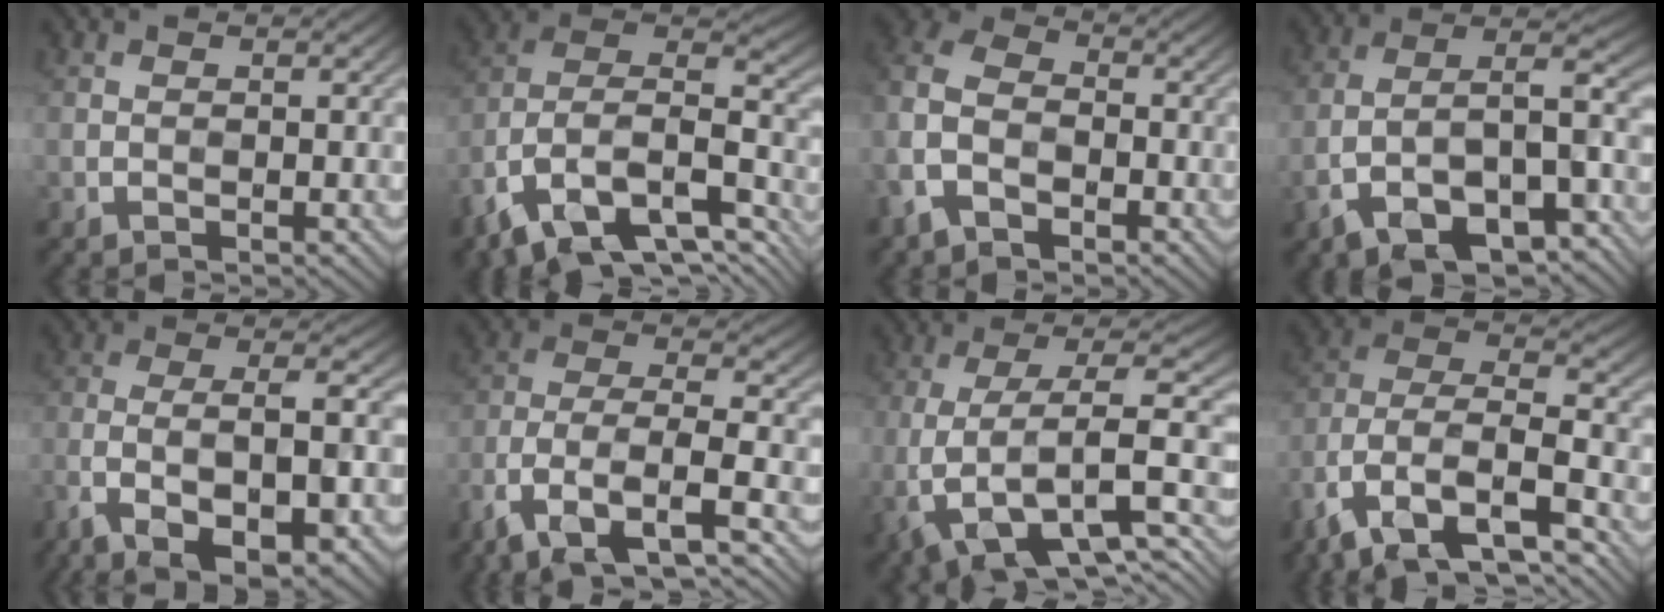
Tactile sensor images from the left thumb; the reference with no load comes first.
{"total": 16.4, "force": [-8.4, 9.0, 10.8], "torque": [-0.261, -0.036, -0.136]}
{"total": 8.6, "force": [-4.0, 5.6, 5.2], "torque": [-0.140, -0.012, -0.093]}
{"total": 15.2, "force": [-7.9, 5.9, 11.5], "torque": [-0.204, -0.015, -0.135]}
{"total": 13.0, "force": [-7.3, 4.7, 9.7], "torque": [-0.199, -0.016, -0.129]}
{"total": 12.0, "force": [-7.8, 4.6, 7.9], "torque": [-0.170, -0.008, -0.153]}
{"total": 12.1, "force": [-3.4, 5.3, 10.4], "torque": [-0.206, -0.009, -0.056]}
{"total": 15.6, "force": [-9.3, 8.1, 9.7], "torque": [-0.254, -0.031, -0.147]}